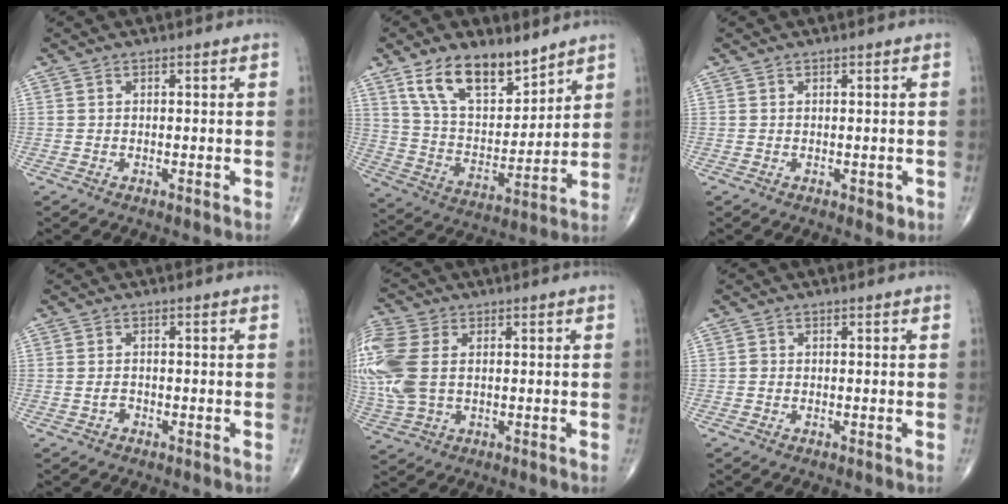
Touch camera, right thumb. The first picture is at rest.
{"total": 15.3, "force": [10.2, 7.4, 8.6], "torque": [-0.118, -0.060, 0.195]}
{"total": 1.3, "force": [-0.1, 1.0, 0.9], "torque": [-0.006, -0.001, 0.000]}
{"total": 1.2, "force": [-0.5, 0.9, 0.7], "torque": [-0.014, 0.006, -0.006]}
{"total": 13.7, "force": [1.6, 8.9, 10.2], "torque": [-0.272, 0.009, 0.036]}
{"total": 0.6, "force": [-0.1, 0.5, 0.2], "torque": [-0.001, 0.002, -0.003]}